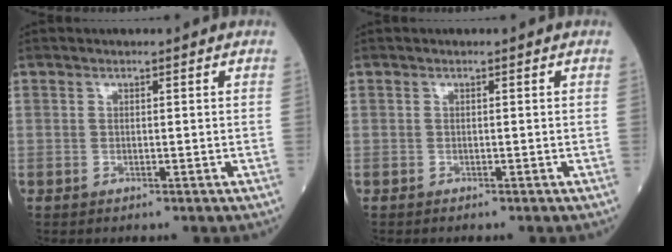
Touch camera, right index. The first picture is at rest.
{"total": 0.0}